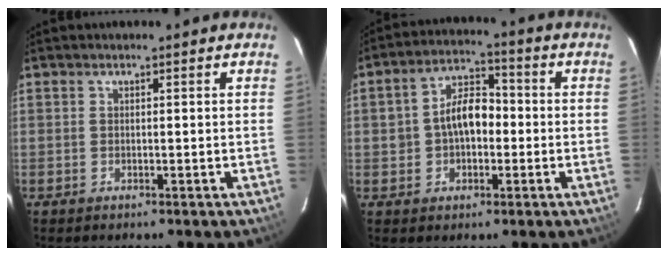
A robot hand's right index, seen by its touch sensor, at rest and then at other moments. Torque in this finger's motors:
{"motor_torque": [0.29, -0.08, 0.33, 0.12]}